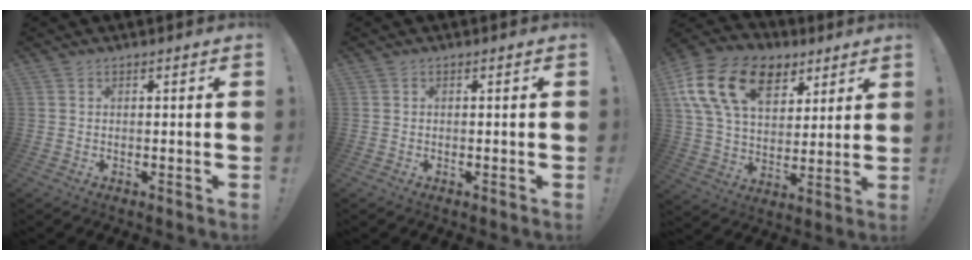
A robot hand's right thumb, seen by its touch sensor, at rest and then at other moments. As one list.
[{"total": 0.0}, {"total": 20.4, "force": [9.2, 13.5, 12.2], "torque": [-0.213, -0.034, 0.168]}]